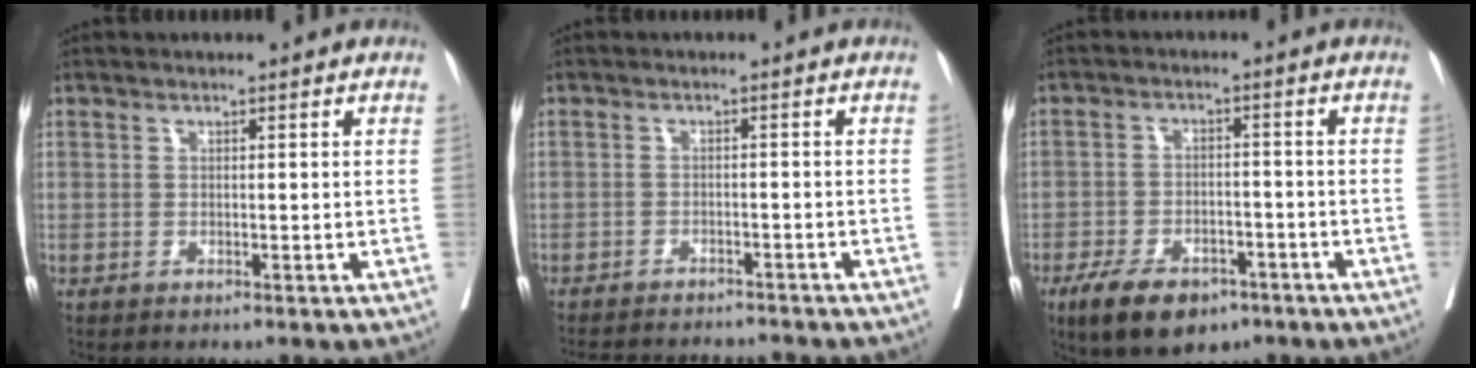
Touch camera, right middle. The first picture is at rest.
{"total": 11.9, "force": [-11.2, 2.0, 3.6], "torque": [-0.054, -0.004, -0.138]}
{"total": 10.0, "force": [-6.7, 4.9, 5.6], "torque": [-0.092, -0.003, -0.108]}